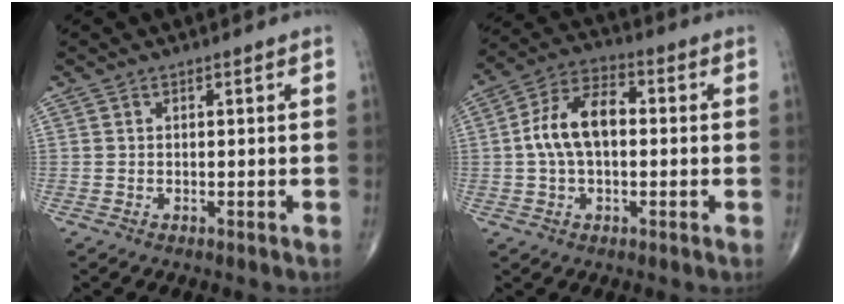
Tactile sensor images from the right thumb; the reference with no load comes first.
{"total": 10.9, "force": [0.3, 6.3, 8.8], "torque": [-0.165, 0.030, -0.002]}